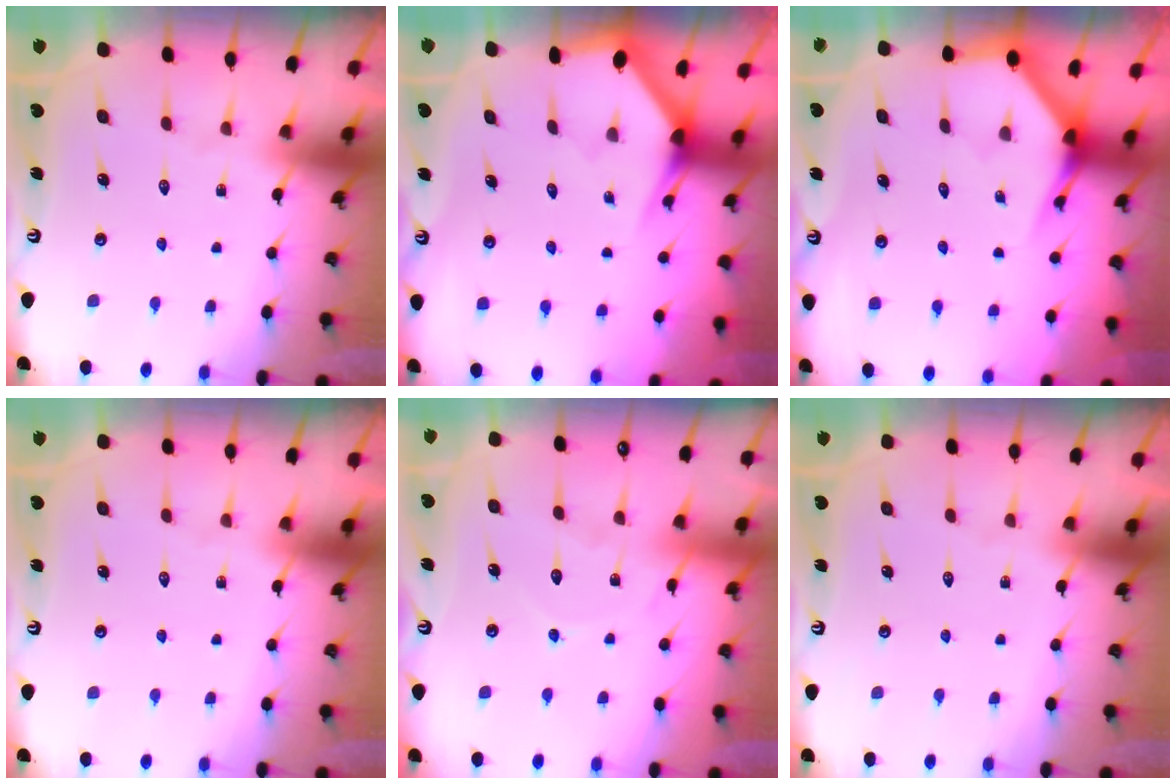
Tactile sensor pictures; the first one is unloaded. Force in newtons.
{"total": 3.0, "press": 3.0, "slide": 0.1}
{"total": 4.0, "press": 4.0, "slide": 0.2}
{"total": 0.0}
{"total": 7.3, "press": 7.3, "slide": 0.5}
{"total": 0.0}